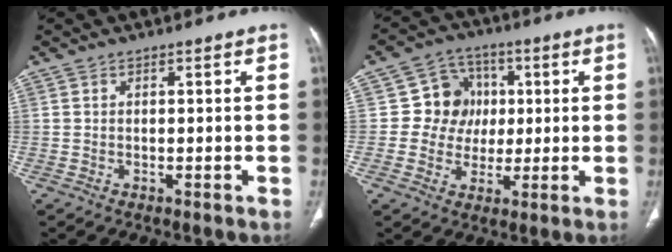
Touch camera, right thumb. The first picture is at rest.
{"total": 9.1, "force": [1.1, 8.5, 3.0], "torque": [0.005, 0.012, 0.013]}